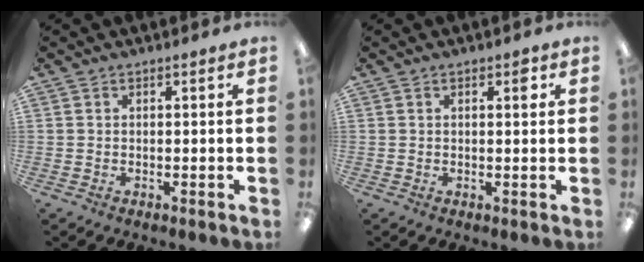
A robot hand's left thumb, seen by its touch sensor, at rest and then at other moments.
{"total": 2.5, "force": [1.0, 1.1, 2.0], "torque": [-0.017, -0.003, 0.010]}